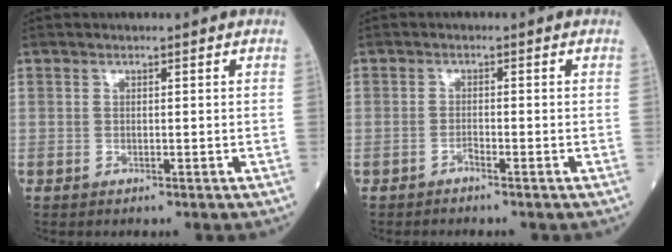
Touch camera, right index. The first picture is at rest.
{"total": 0.9, "force": [-0.8, 0.1, 0.5], "torque": [-0.011, 0.001, -0.015]}